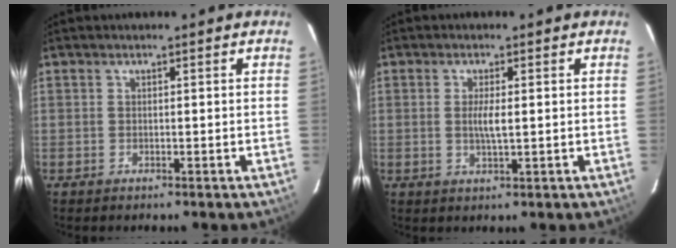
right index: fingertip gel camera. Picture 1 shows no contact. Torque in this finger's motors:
{"motor_torque": [0.68, 0.06, 0.39, 0.08]}